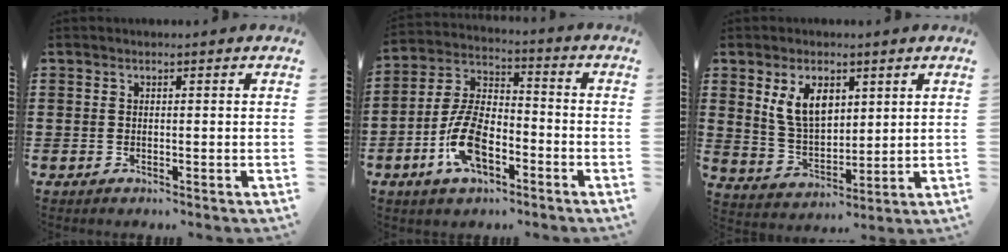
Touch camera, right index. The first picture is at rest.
{"total": 10.1, "force": [-4.0, 5.0, 7.8], "torque": [-0.182, 0.003, -0.079]}
{"total": 7.1, "force": [3.2, 3.9, 5.0], "torque": [-0.118, 0.007, 0.059]}